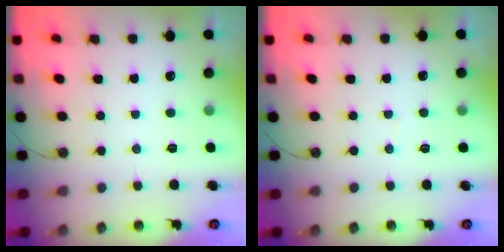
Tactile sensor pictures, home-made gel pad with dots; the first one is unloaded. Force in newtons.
{"total": 1.9, "press": 1.9, "slide": 0.2}